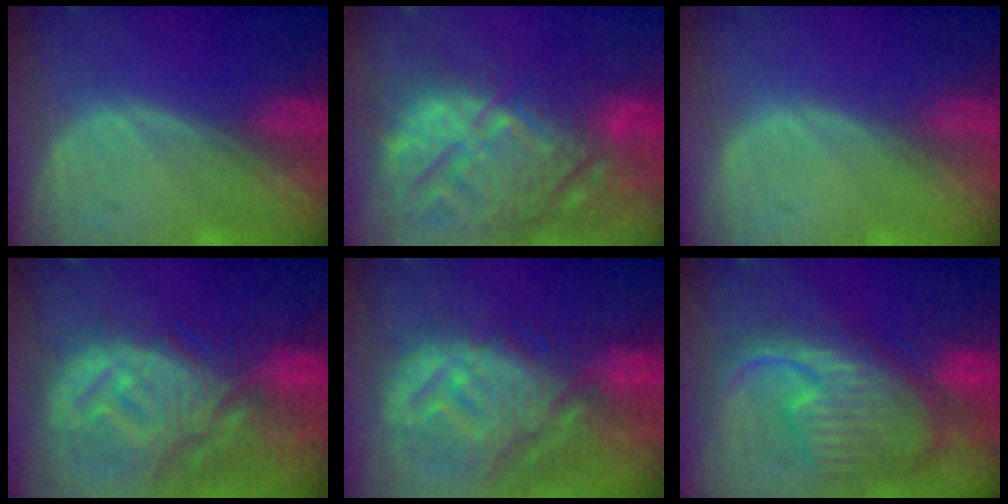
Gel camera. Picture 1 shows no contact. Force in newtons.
{"total": 15.3, "press": 13.1, "slide": 7.9}
{"total": 0.0}
{"total": 12.8, "press": 11.3, "slide": 6.0}
{"total": 12.5, "press": 11.1, "slide": 5.7}
{"total": 12.4, "press": 10.7, "slide": 6.4}